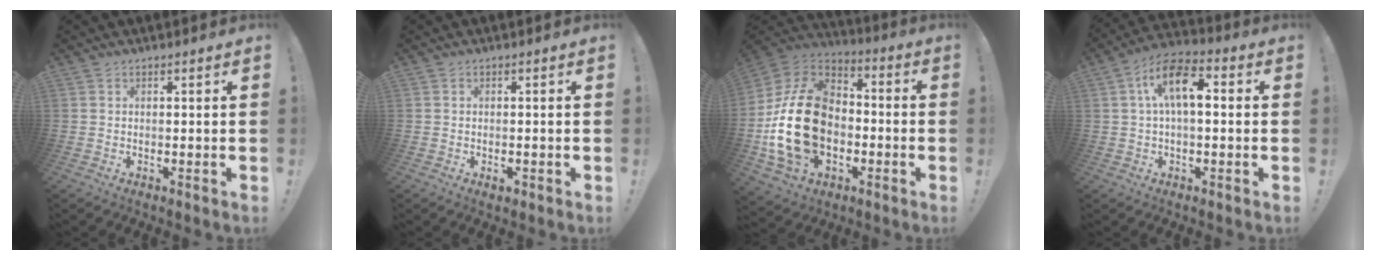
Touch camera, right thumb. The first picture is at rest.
{"total": 1.4, "force": [-0.8, 0.5, 1.0], "torque": [-0.009, -0.001, -0.016]}
{"total": 24.6, "force": [-3.4, 17.3, 17.1], "torque": [-0.330, 0.029, -0.044]}
{"total": 12.0, "force": [2.4, 5.9, 10.2], "torque": [-0.165, 0.011, 0.046]}